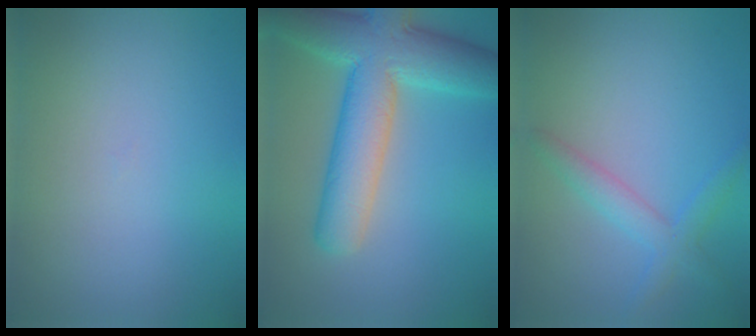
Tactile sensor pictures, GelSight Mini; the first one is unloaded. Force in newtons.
{"total": 9.5, "press": 9.4, "slide": 0.6}
{"total": 2.6, "press": 2.6, "slide": 0.2}